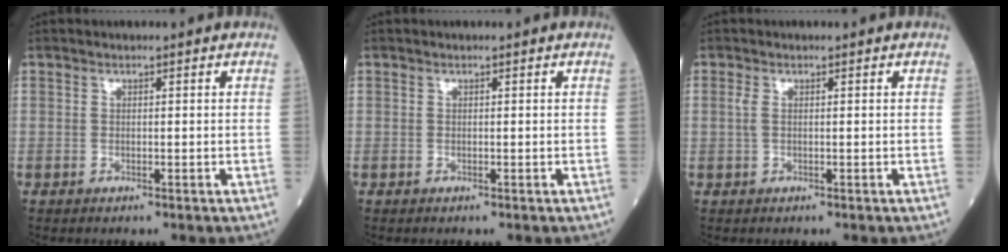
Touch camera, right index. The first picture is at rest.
{"total": 0.0}
{"total": 1.0, "force": [0.2, 0.2, 0.9], "torque": [-0.028, -0.002, 0.002]}